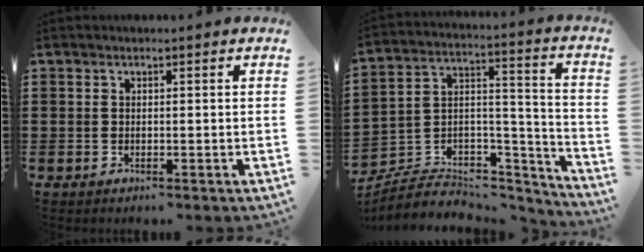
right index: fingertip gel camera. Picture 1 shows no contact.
{"total": 4.8, "force": [-3.4, 3.2, 1.1], "torque": [-0.028, -0.002, -0.066]}